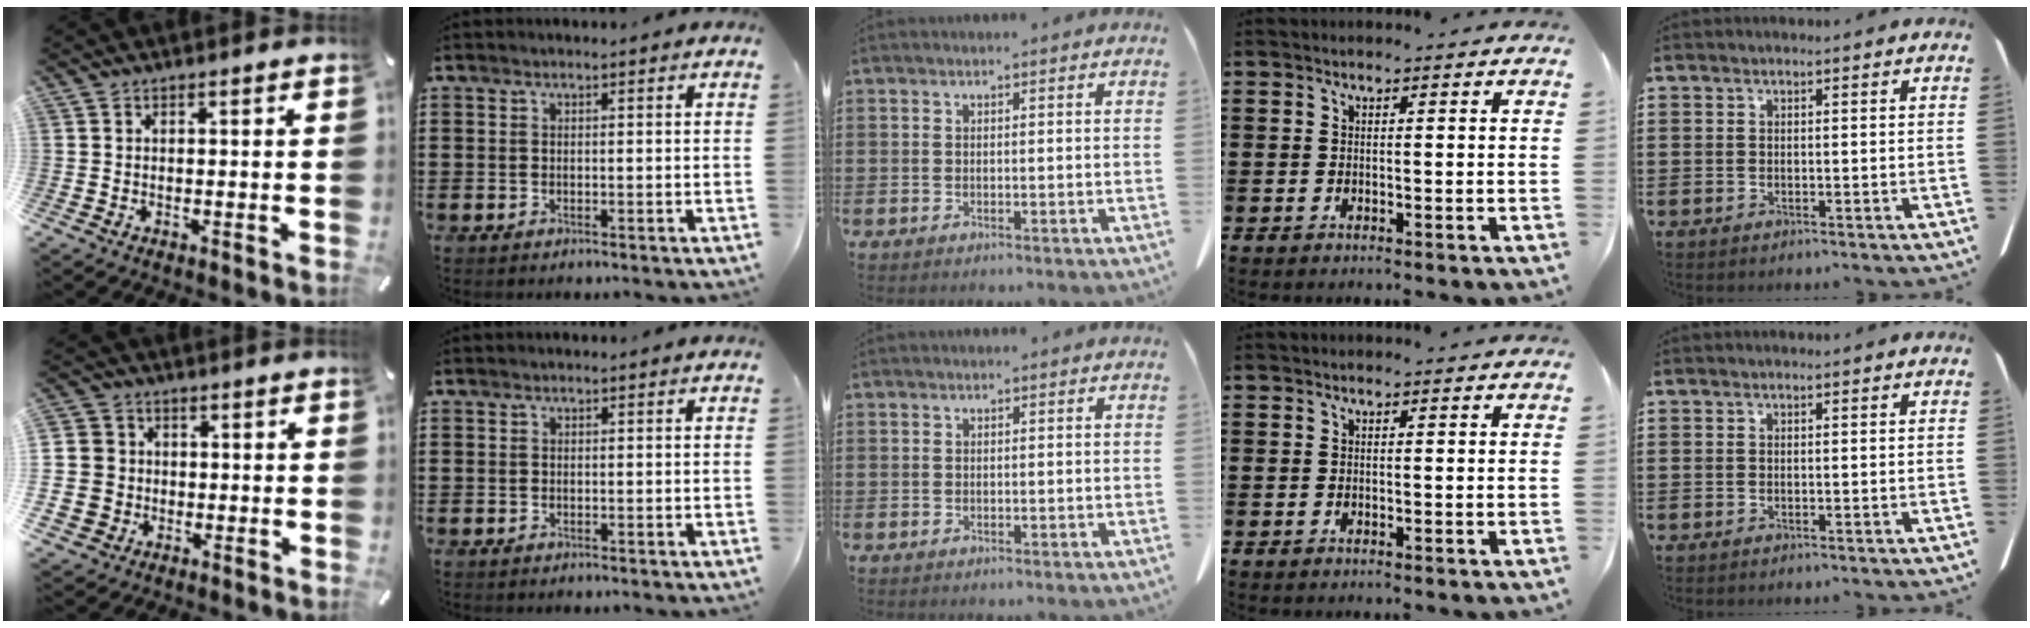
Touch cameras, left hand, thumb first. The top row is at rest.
{"thumb": {"total": 8.9, "force": [-0.9, 8.6, 2.0], "torque": [-0.060, 0.011, -0.014]}}